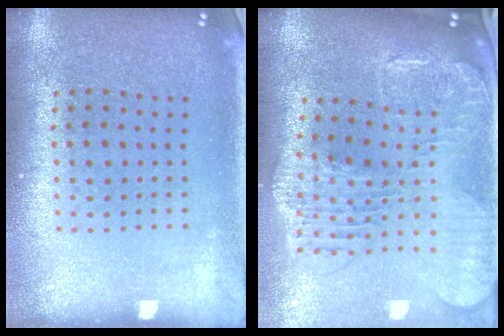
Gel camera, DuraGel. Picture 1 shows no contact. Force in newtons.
{"total": 2.5, "press": 2.2, "slide": 1.2}